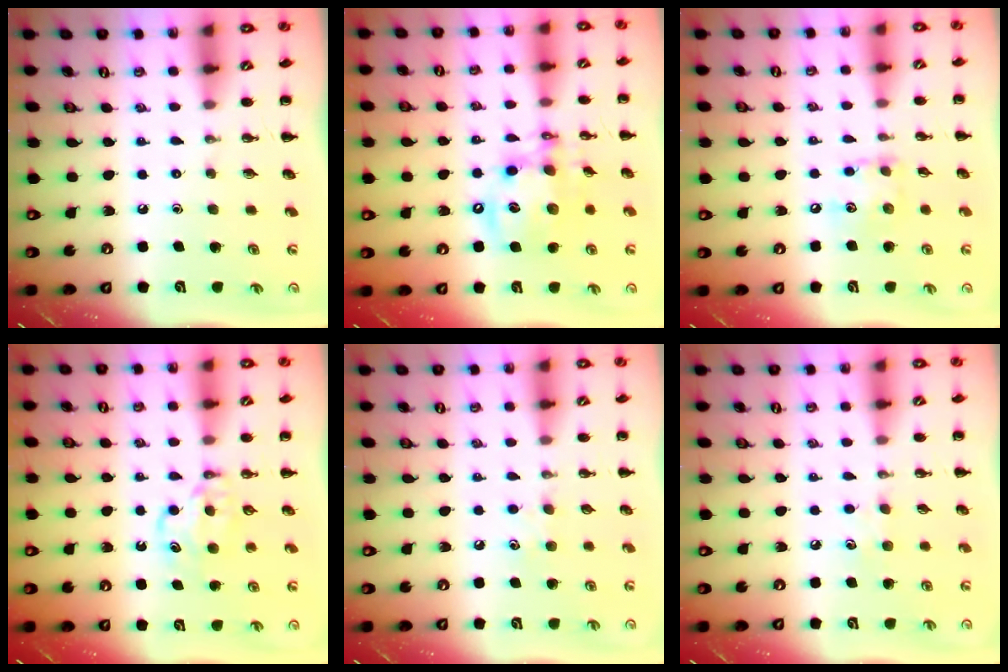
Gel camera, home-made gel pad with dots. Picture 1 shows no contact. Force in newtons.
{"total": 13.8, "press": 13.4, "slide": 3.1}
{"total": 8.2, "press": 8.1, "slide": 0.6}
{"total": 6.5, "press": 6.5, "slide": 0.6}
{"total": 6.1, "press": 5.9, "slide": 1.6}
{"total": 5.7, "press": 5.5, "slide": 1.5}